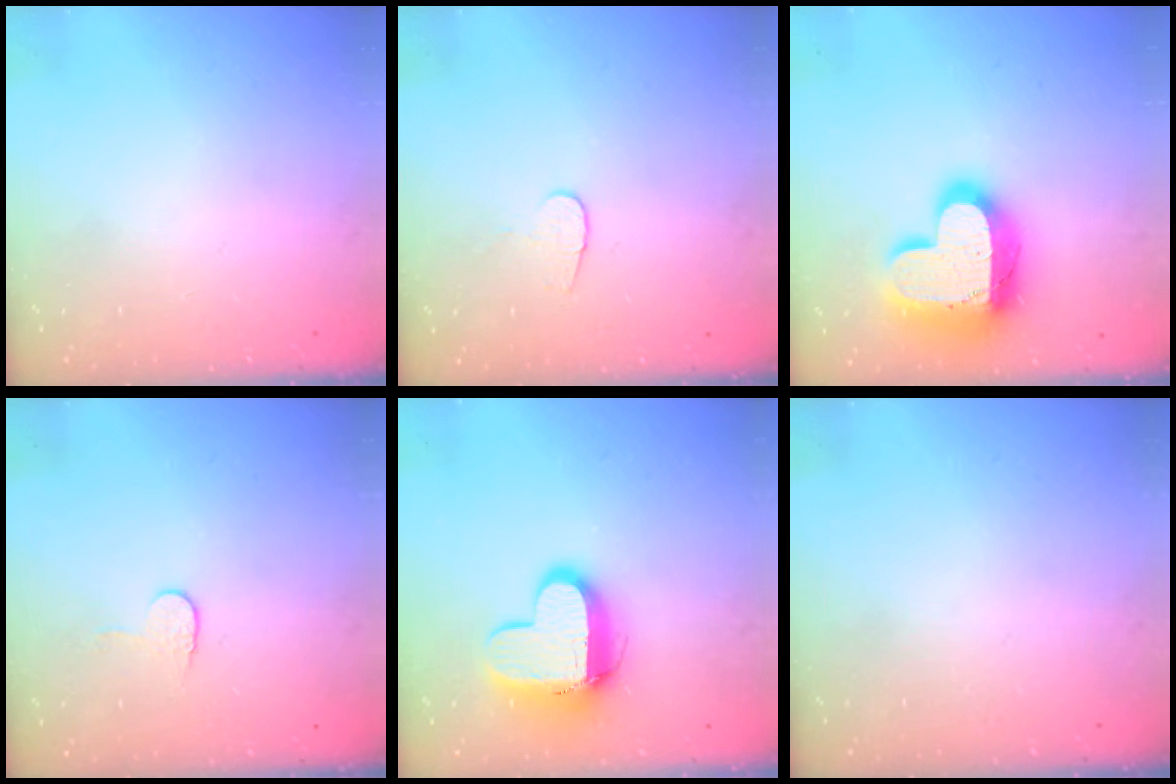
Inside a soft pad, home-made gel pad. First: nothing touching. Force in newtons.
{"total": 4.7, "press": 4.6, "slide": 0.4}
{"total": 20.0, "press": 20.0, "slide": 1.6}
{"total": 5.3, "press": 5.3, "slide": 0.5}
{"total": 12.1, "press": 12.0, "slide": 1.2}
{"total": 0.0}